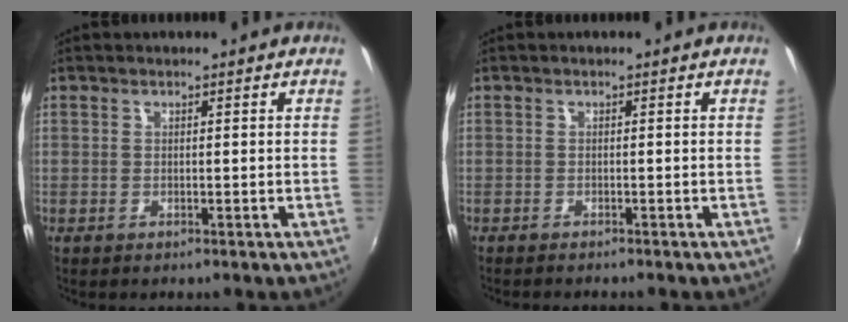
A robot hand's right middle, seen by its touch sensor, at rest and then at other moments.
{"total": 1.7, "force": [-1.6, 0.2, 0.5], "torque": [-0.015, -0.011, -0.028]}